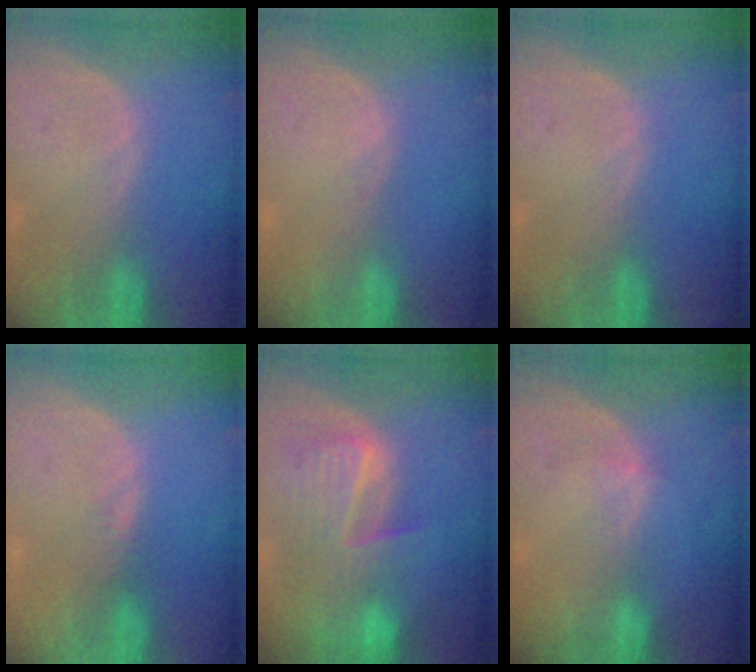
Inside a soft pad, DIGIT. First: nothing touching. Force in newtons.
{"total": 0.0}
{"total": 0.0}
{"total": 0.8, "press": 0.8, "slide": 0.1}
{"total": 9.8, "press": 8.5, "slide": 4.9}
{"total": 1.7, "press": 1.3, "slide": 1.1}